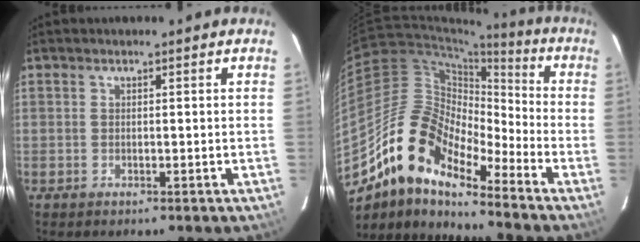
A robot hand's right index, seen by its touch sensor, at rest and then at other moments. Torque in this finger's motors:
{"motor_torque": [0.45, -0.63, 0.77, 0.17]}